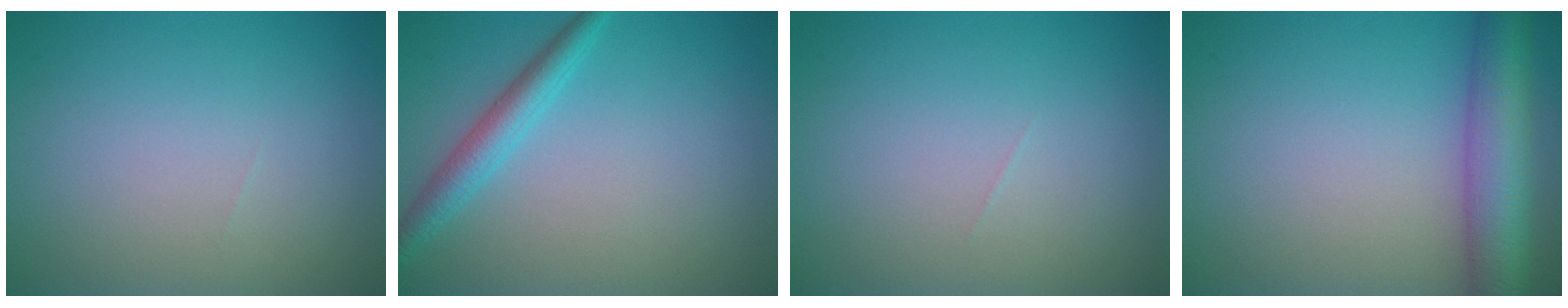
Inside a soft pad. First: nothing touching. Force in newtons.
{"total": 2.8, "press": 2.8, "slide": 0.1}
{"total": 0.0}
{"total": 7.1, "press": 7.1, "slide": 0.2}